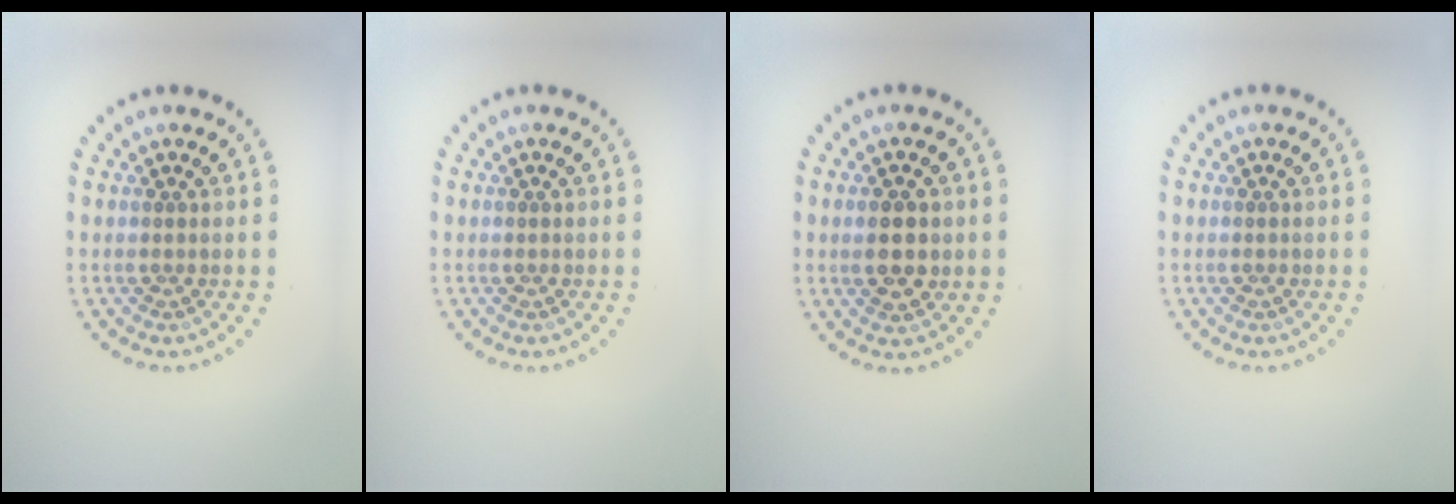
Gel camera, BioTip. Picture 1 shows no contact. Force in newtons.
{"total": 0.0}
{"total": 3.1, "press": 3.1, "slide": 0.3}
{"total": 0.0}